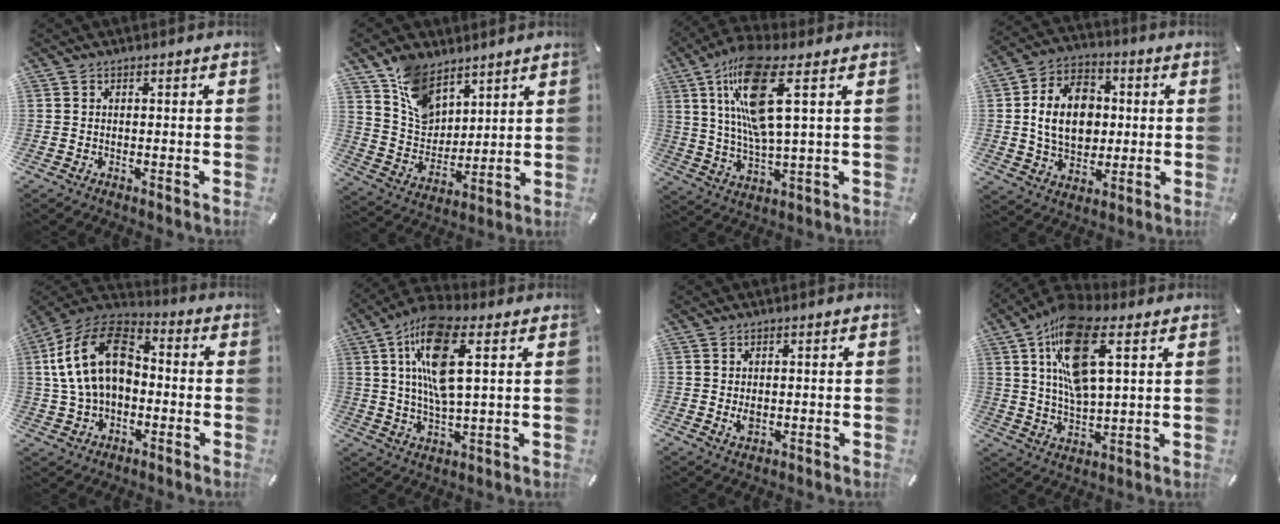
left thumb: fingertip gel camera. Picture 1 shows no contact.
{"total": 11.4, "force": [7.7, 7.2, 4.3], "torque": [-0.100, -0.039, 0.153]}
{"total": 16.2, "force": [6.2, 4.1, 14.4], "torque": [-0.302, -0.012, 0.096]}
{"total": 13.8, "force": [0.5, 10.8, 8.6], "torque": [-0.172, 0.019, 0.010]}
{"total": 18.3, "force": [1.3, 12.8, 13.0], "torque": [-0.279, 0.023, 0.019]}
{"total": 14.5, "force": [5.1, 4.9, 12.7], "torque": [-0.263, -0.006, 0.086]}
{"total": 2.1, "force": [0.0, 1.5, 1.5], "torque": [-0.037, 0.000, -0.002]}
{"total": 17.1, "force": [7.8, 7.4, 13.3], "torque": [-0.259, -0.018, 0.132]}